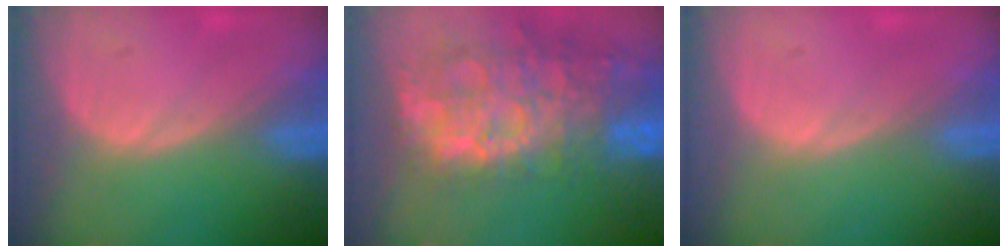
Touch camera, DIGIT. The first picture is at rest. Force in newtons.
{"total": 14.1, "press": 11.4, "slide": 8.2}
{"total": 0.0}